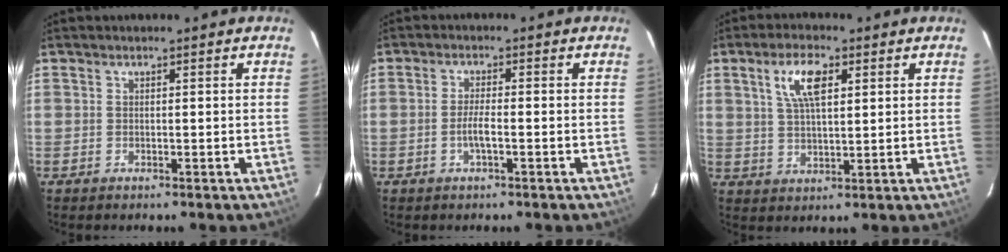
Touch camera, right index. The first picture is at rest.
{"total": 2.9, "force": [-1.0, 0.4, 2.7], "torque": [-0.054, 0.000, -0.020]}
{"total": 7.2, "force": [3.0, 2.7, 6.0], "torque": [-0.113, 0.010, 0.058]}